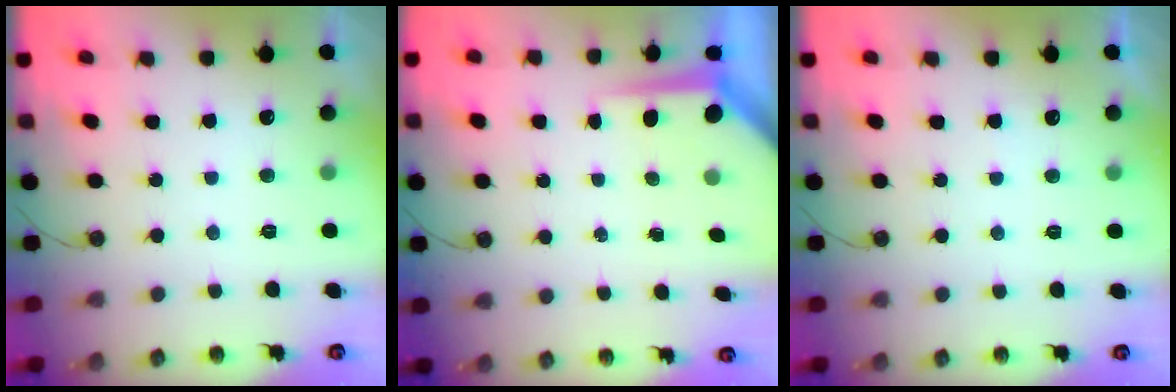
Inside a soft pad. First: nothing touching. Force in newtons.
{"total": 5.7, "press": 5.7, "slide": 0.5}
{"total": 2.9, "press": 2.9, "slide": 0.5}